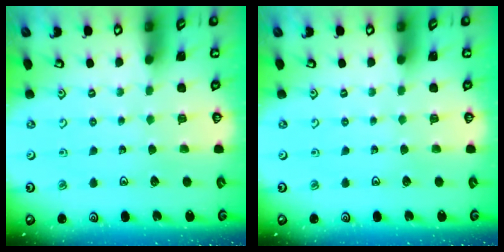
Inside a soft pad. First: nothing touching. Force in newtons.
{"total": 0.0}